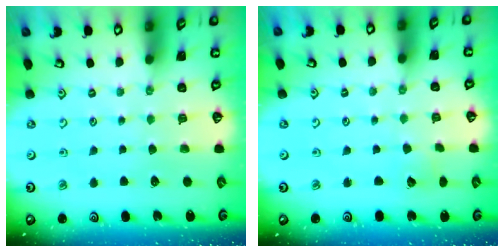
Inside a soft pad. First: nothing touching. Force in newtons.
{"total": 2.4, "press": 2.4, "slide": 0.2}